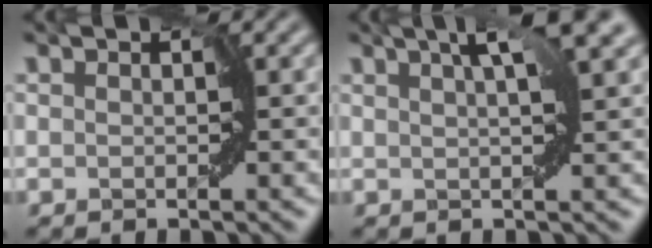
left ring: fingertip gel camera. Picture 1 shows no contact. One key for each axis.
{"total": 4.6, "fx": 2.4, "fy": 0.3, "fz": 3.9, "tx": -0.062, "ty": 0.010, "tz": 0.042}